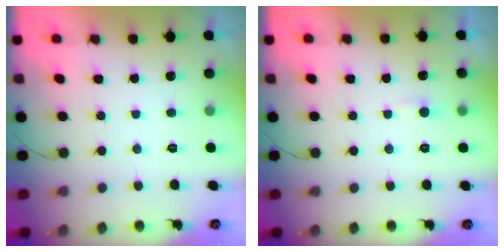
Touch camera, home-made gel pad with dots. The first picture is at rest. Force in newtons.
{"total": 2.7, "press": 2.7, "slide": 0.4}